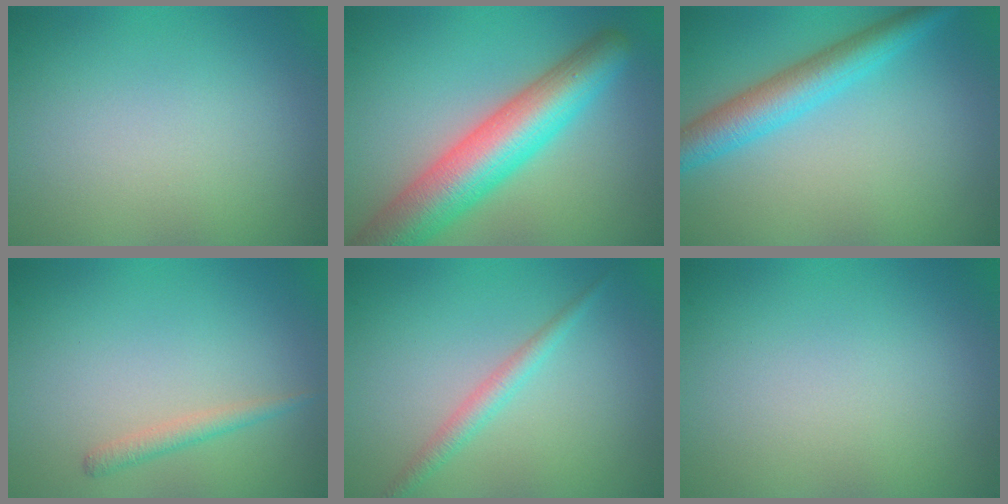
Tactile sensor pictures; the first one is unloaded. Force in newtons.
{"total": 8.8, "press": 8.8, "slide": 0.3}
{"total": 4.9, "press": 4.9, "slide": 0.1}
{"total": 1.4, "press": 1.3, "slide": 0.1}
{"total": 1.8, "press": 1.8, "slide": 0.0}
{"total": 0.0}